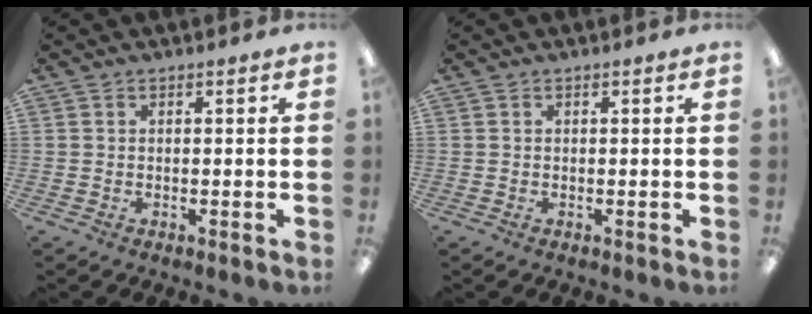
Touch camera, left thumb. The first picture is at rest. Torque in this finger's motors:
{"motor_torque": [-0.01, 0.01, 0.00, 0.00, 0.00]}